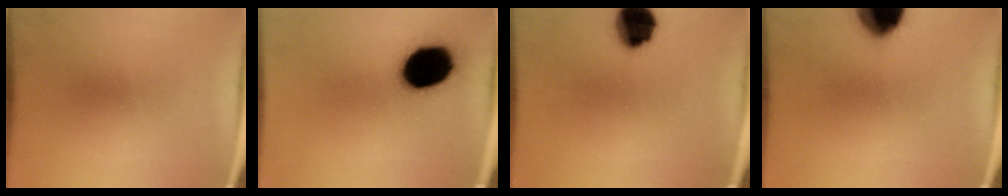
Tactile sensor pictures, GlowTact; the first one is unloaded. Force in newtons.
{"total": 17.4}
{"total": 10.8}
{"total": 14.6}